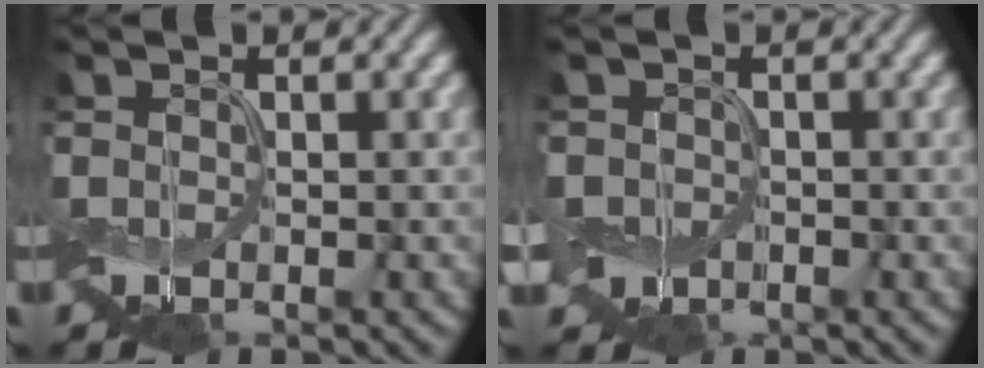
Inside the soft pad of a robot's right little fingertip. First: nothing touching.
{"total": 2.2, "force": [-0.9, 1.9, 0.7], "torque": [-0.018, -0.002, -0.018]}